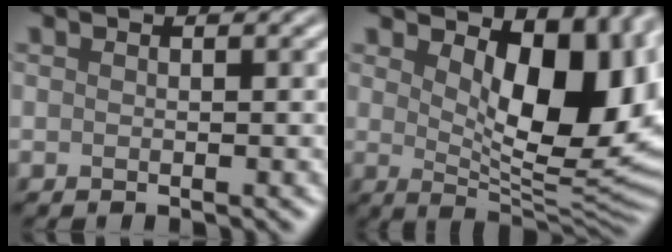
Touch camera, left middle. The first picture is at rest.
{"total": 11.1, "force": [2.8, 5.4, 9.3], "torque": [-0.123, -0.011, 0.048]}